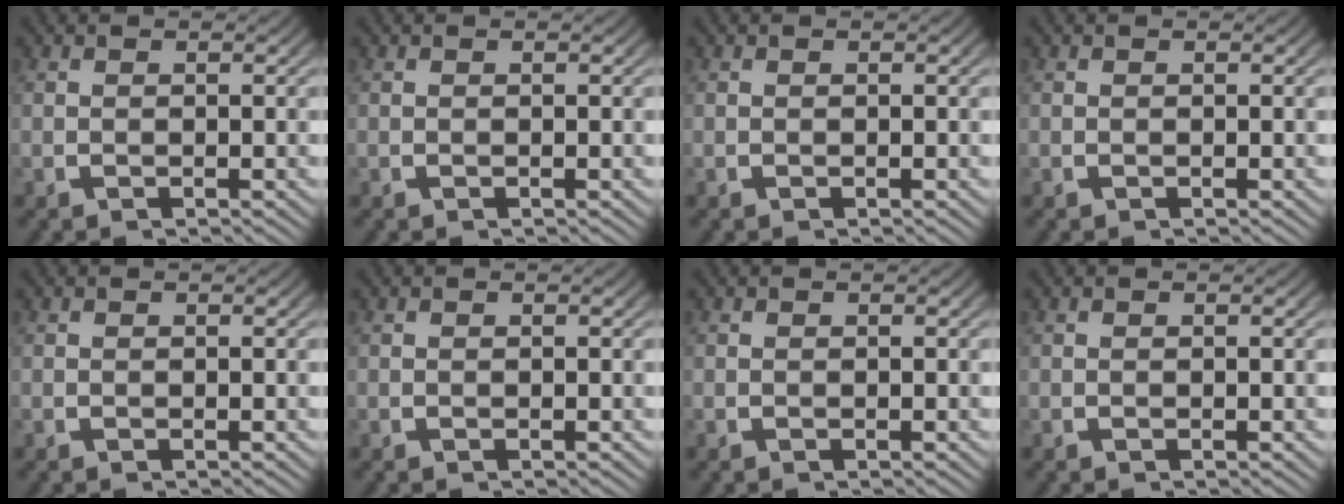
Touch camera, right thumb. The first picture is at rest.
{"total": 0.0}
{"total": 0.0}
{"total": 0.0}
{"total": 0.0}
{"total": 0.0}
{"total": 0.0}
{"total": 0.0}